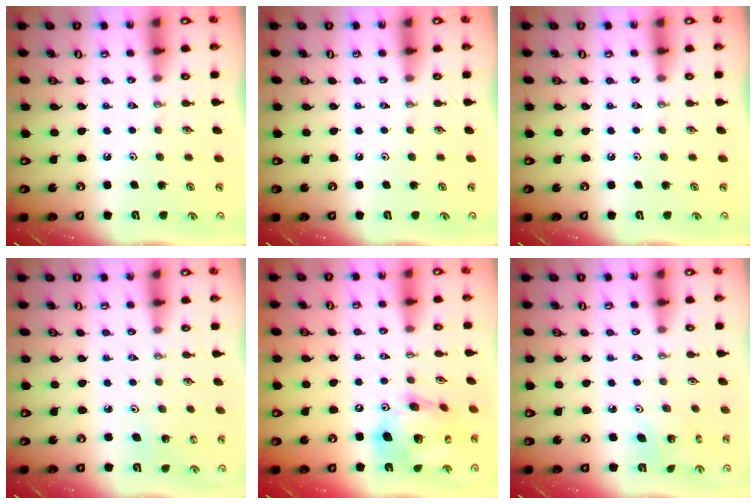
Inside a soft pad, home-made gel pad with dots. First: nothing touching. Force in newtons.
{"total": 0.0}
{"total": 0.0}
{"total": 2.8, "press": 2.7, "slide": 0.5}
{"total": 17.9, "press": 17.7, "slide": 3.0}
{"total": 3.6, "press": 3.5, "slide": 0.4}